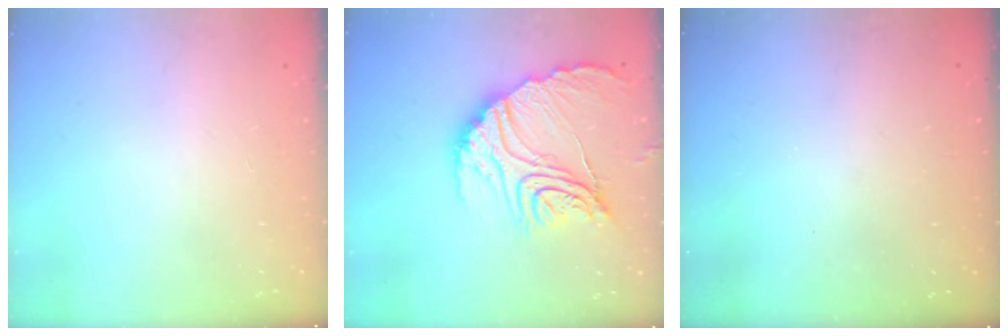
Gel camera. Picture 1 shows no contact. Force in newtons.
{"total": 22.6, "press": 22.5, "slide": 2.3}
{"total": 3.3, "press": 3.3, "slide": 0.2}